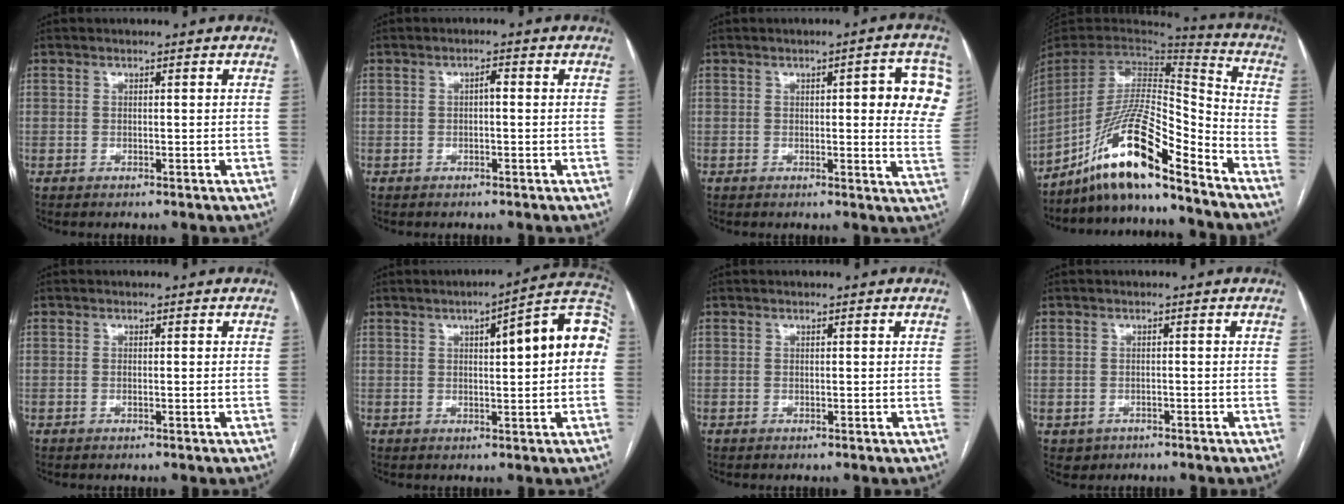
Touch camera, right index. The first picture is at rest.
{"total": 1.3, "force": [-0.1, 0.4, 1.2], "torque": [-0.018, 0.004, -0.002]}
{"total": 10.3, "force": [2.6, 2.2, 9.7], "torque": [-0.091, -0.002, 0.020]}
{"total": 16.8, "force": [-12.7, 1.4, 10.9], "torque": [-0.212, 0.010, -0.232]}
{"total": 0.0}
{"total": 12.5, "force": [2.2, 2.2, 12.1], "torque": [-0.154, 0.038, 0.021]}
{"total": 0.0}
{"total": 2.1, "force": [-1.0, 1.8, 0.2], "torque": [-0.003, 0.006, -0.011]}